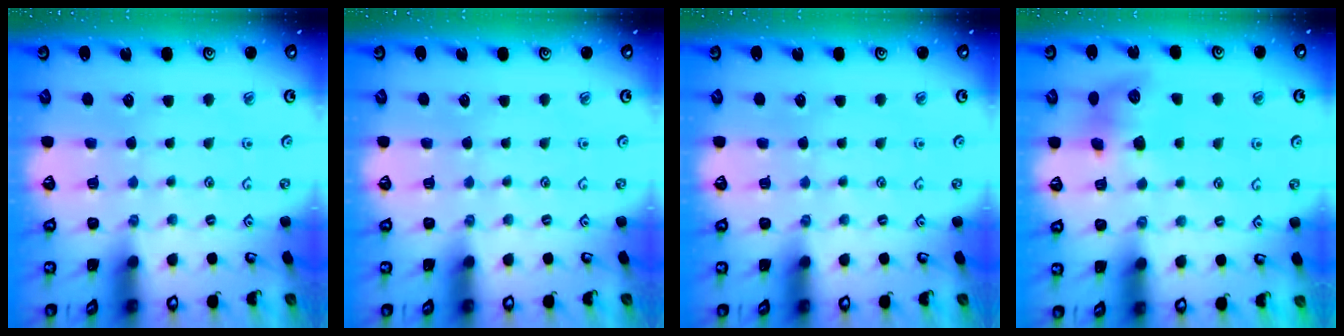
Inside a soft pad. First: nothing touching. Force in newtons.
{"total": 0.0}
{"total": 0.0}
{"total": 8.5, "press": 8.5, "slide": 0.5}